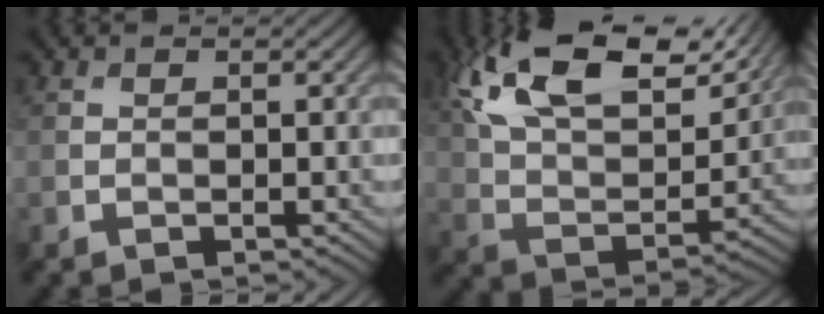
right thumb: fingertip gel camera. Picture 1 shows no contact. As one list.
[{"total": 17.6, "force": [11.1, 7.4, 11.4], "torque": [-0.244, 0.023, 0.171]}]